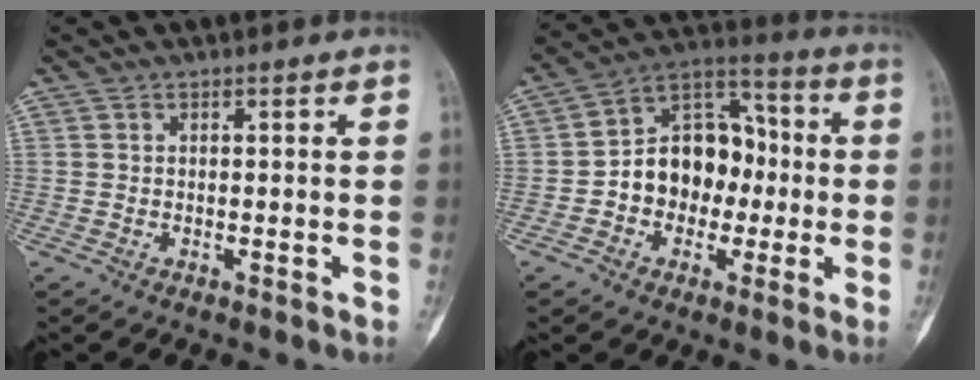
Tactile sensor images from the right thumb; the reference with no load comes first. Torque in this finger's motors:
{"motor_torque": [0.65, 0.65, 0.73, -0.79, 0.23]}